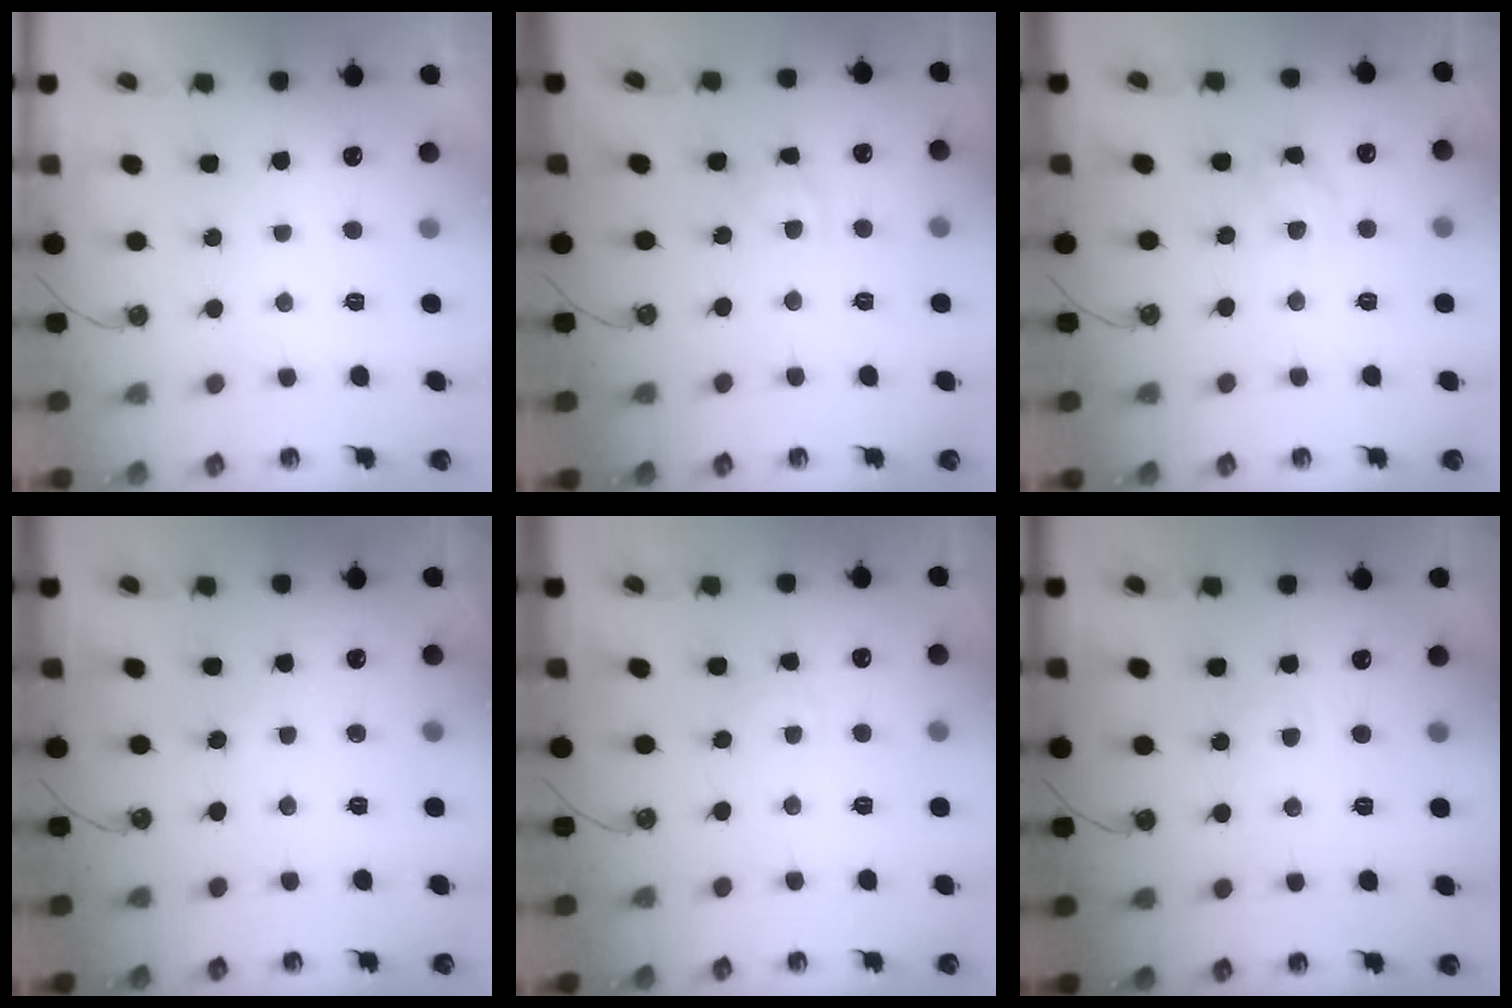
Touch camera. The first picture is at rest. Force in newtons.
{"total": 6.3, "press": 6.3, "slide": 0.0}
{"total": 6.9, "press": 6.8, "slide": 0.6}
{"total": 2.4, "press": 2.4, "slide": 0.2}
{"total": 2.2, "press": 2.1, "slide": 0.3}
{"total": 1.9, "press": 1.9, "slide": 0.3}